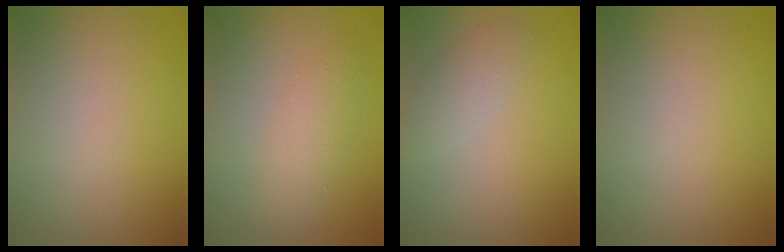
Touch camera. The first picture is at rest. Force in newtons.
{"total": 2.5, "press": 2.5, "slide": 0.1}
{"total": 2.0, "press": 2.0, "slide": 0.1}
{"total": 0.0}